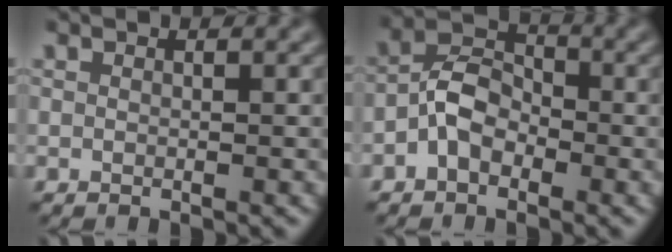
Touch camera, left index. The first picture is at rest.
{"total": 3.7, "force": [-1.6, 2.4, 2.3], "torque": [-0.039, 0.015, -0.039]}